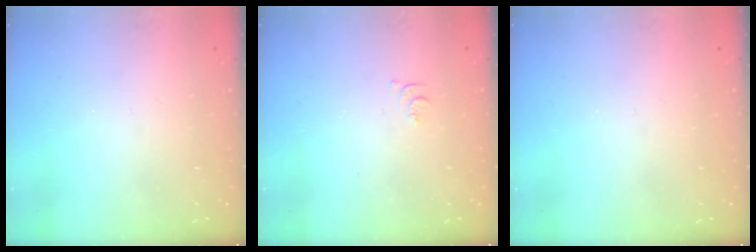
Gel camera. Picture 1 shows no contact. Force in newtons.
{"total": 6.5, "press": 6.5, "slide": 0.9}
{"total": 0.0}